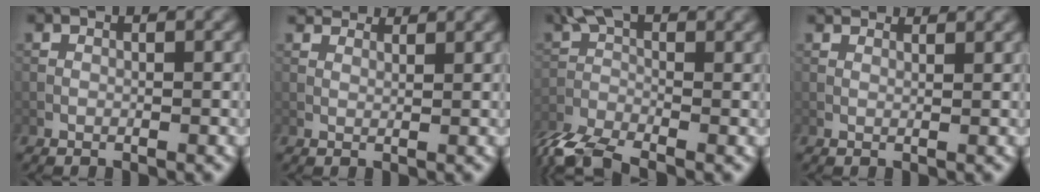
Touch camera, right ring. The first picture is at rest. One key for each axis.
{"total": 4.8, "fx": 4.0, "fy": 1.8, "fz": 2.0, "tx": -0.050, "ty": 0.003, "tz": 0.062}
{"total": 6.3, "fx": -3.8, "fy": 2.5, "fz": 4.4, "tx": -0.096, "ty": -0.011, "tz": -0.090}
{"total": 4.3, "fx": 3.6, "fy": 1.2, "fz": 1.9, "tx": -0.039, "ty": 0.008, "tz": 0.045}